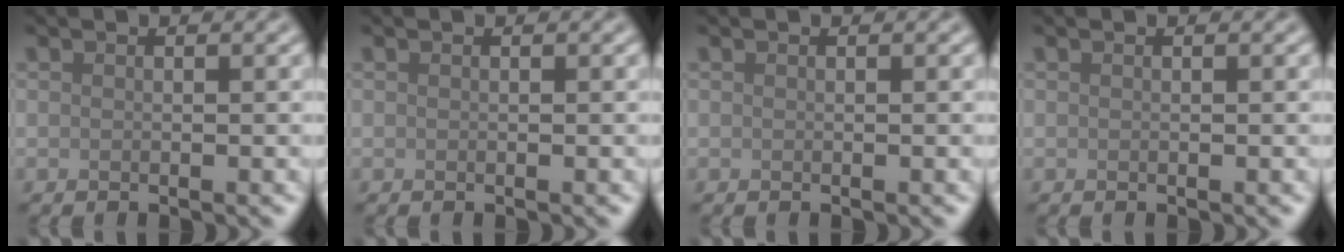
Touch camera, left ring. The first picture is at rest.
{"total": 0.0}
{"total": 0.0}
{"total": 0.0}